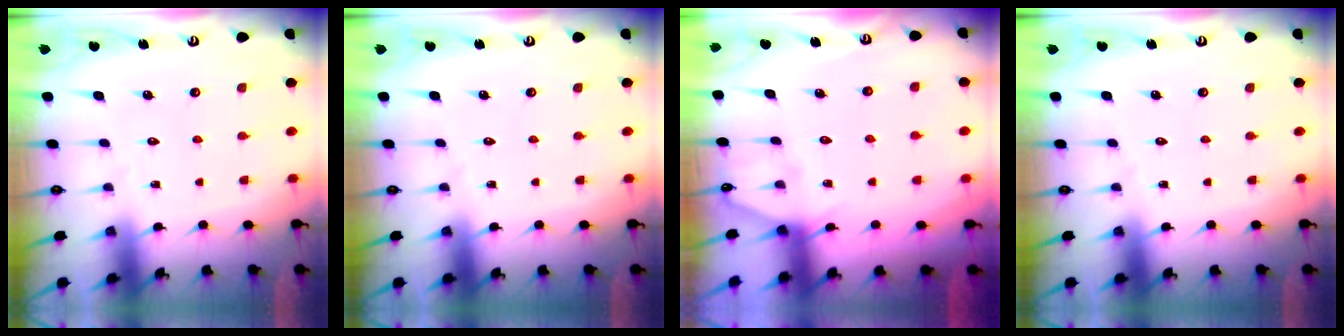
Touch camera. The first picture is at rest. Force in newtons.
{"total": 0.0}
{"total": 6.5, "press": 6.5, "slide": 0.6}
{"total": 0.0}